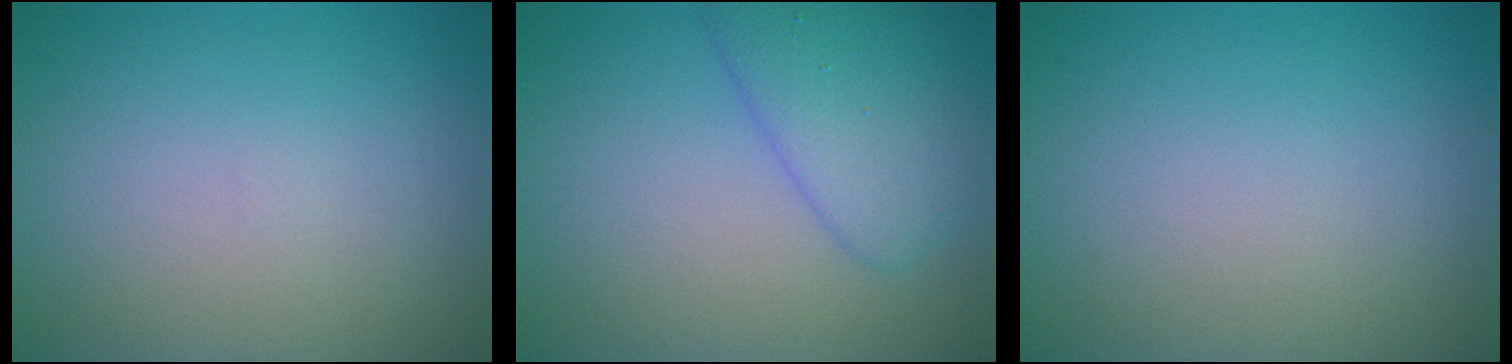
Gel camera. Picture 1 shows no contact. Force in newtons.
{"total": 4.2, "press": 4.2, "slide": 0.1}
{"total": 0.0}